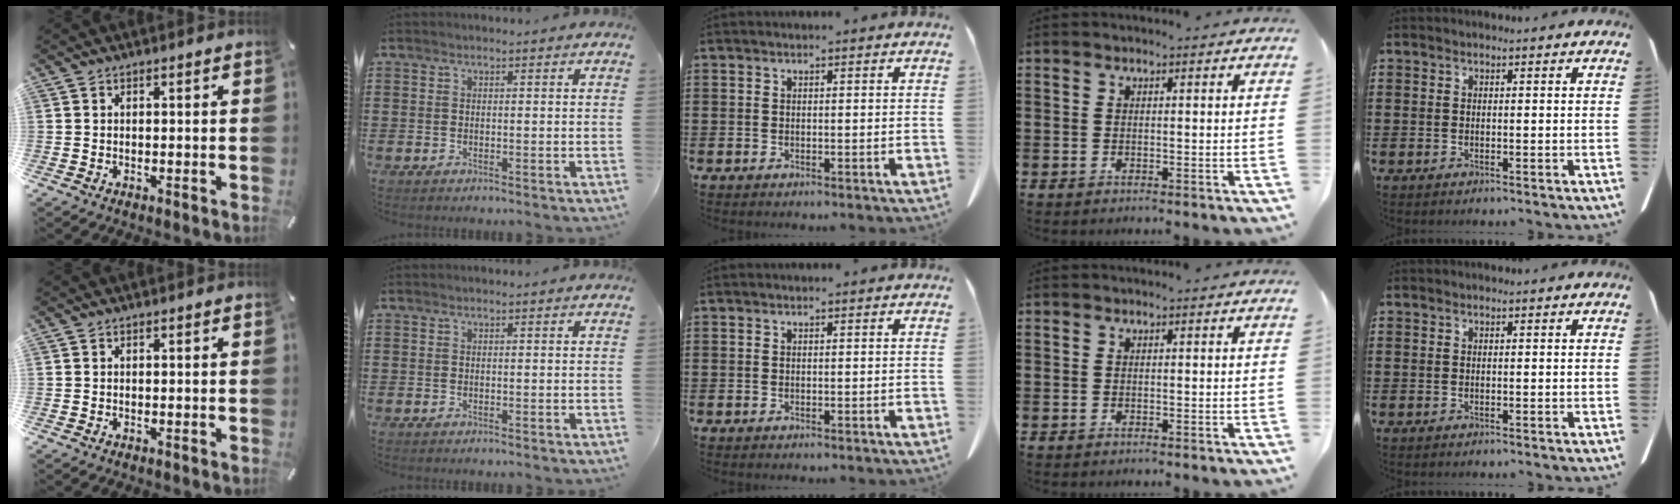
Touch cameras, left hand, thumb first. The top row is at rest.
{}